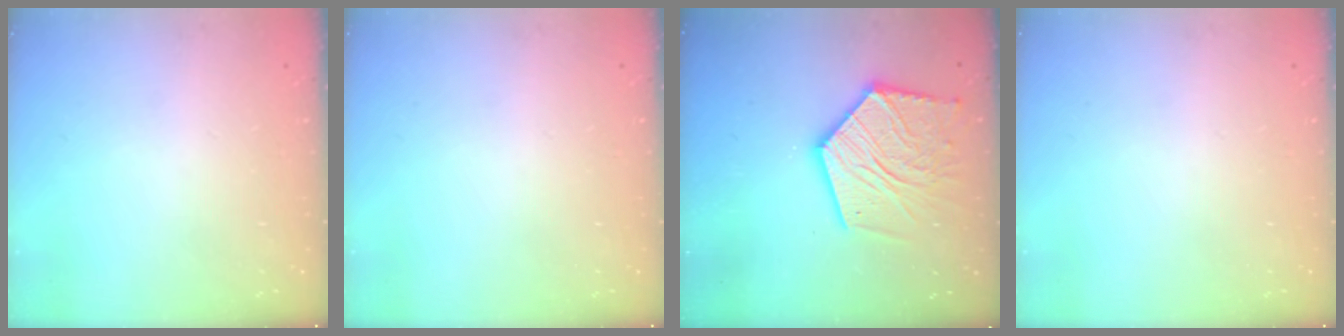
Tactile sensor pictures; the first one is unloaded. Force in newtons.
{"total": 0.0}
{"total": 18.9, "press": 18.8, "slide": 1.9}
{"total": 0.0}